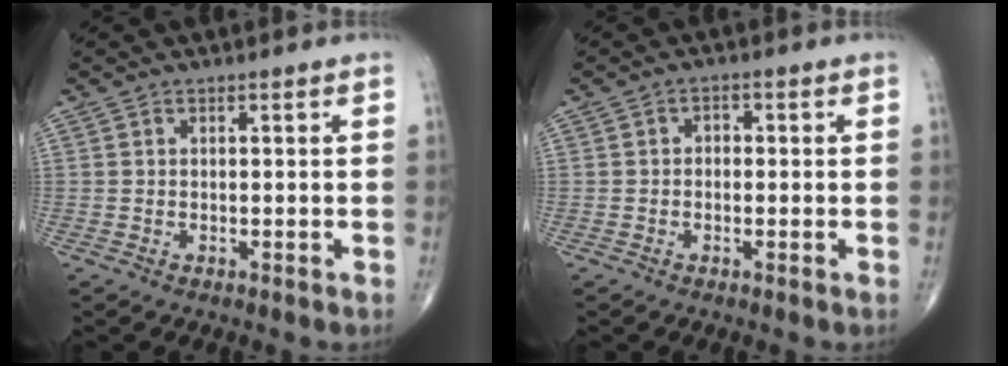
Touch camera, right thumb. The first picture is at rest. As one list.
[{"total": 1.7, "force": [-0.1, 1.3, 1.1], "torque": [-0.005, 0.008, -0.008]}]